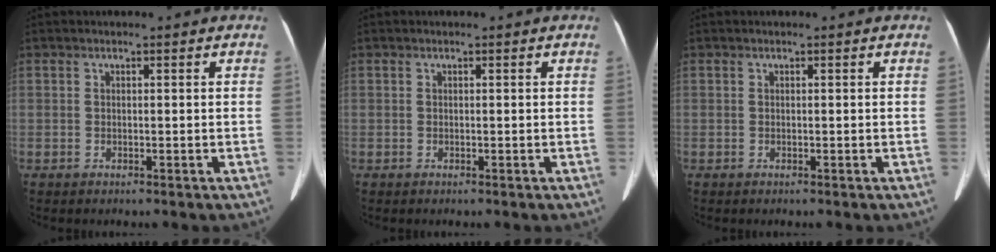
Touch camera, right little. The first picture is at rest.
{"total": 0.0}
{"total": 0.0}